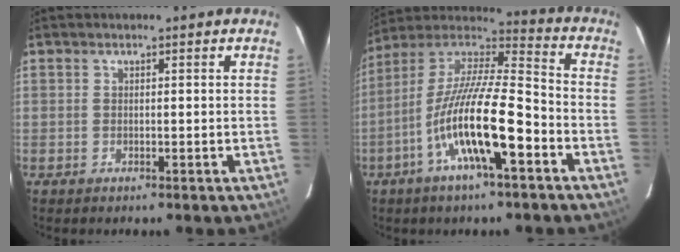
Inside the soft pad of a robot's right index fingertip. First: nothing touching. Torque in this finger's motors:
{"motor_torque": [1.28, -0.86, 1.06, 0.21]}